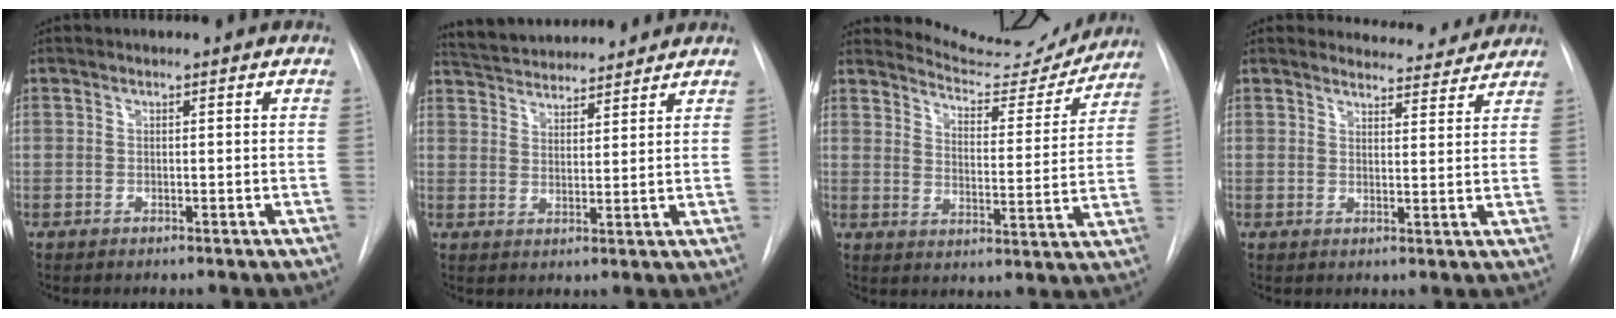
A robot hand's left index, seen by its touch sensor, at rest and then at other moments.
{"total": 12.1, "force": [11.4, 2.4, 3.3], "torque": [-0.054, 0.027, 0.179]}
{"total": 12.7, "force": [12.6, 1.7, 0.9], "torque": [-0.008, -0.031, 0.164]}
{"total": 7.2, "force": [7.0, 1.7, 0.1], "torque": [0.012, -0.006, 0.074]}